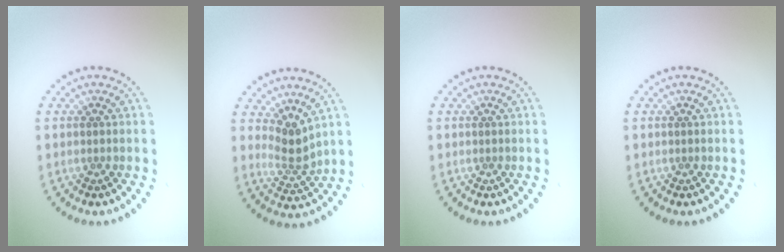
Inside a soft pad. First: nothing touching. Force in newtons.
{"total": 2.6, "press": 1.8, "slide": 1.8}
{"total": 0.0}
{"total": 0.0}